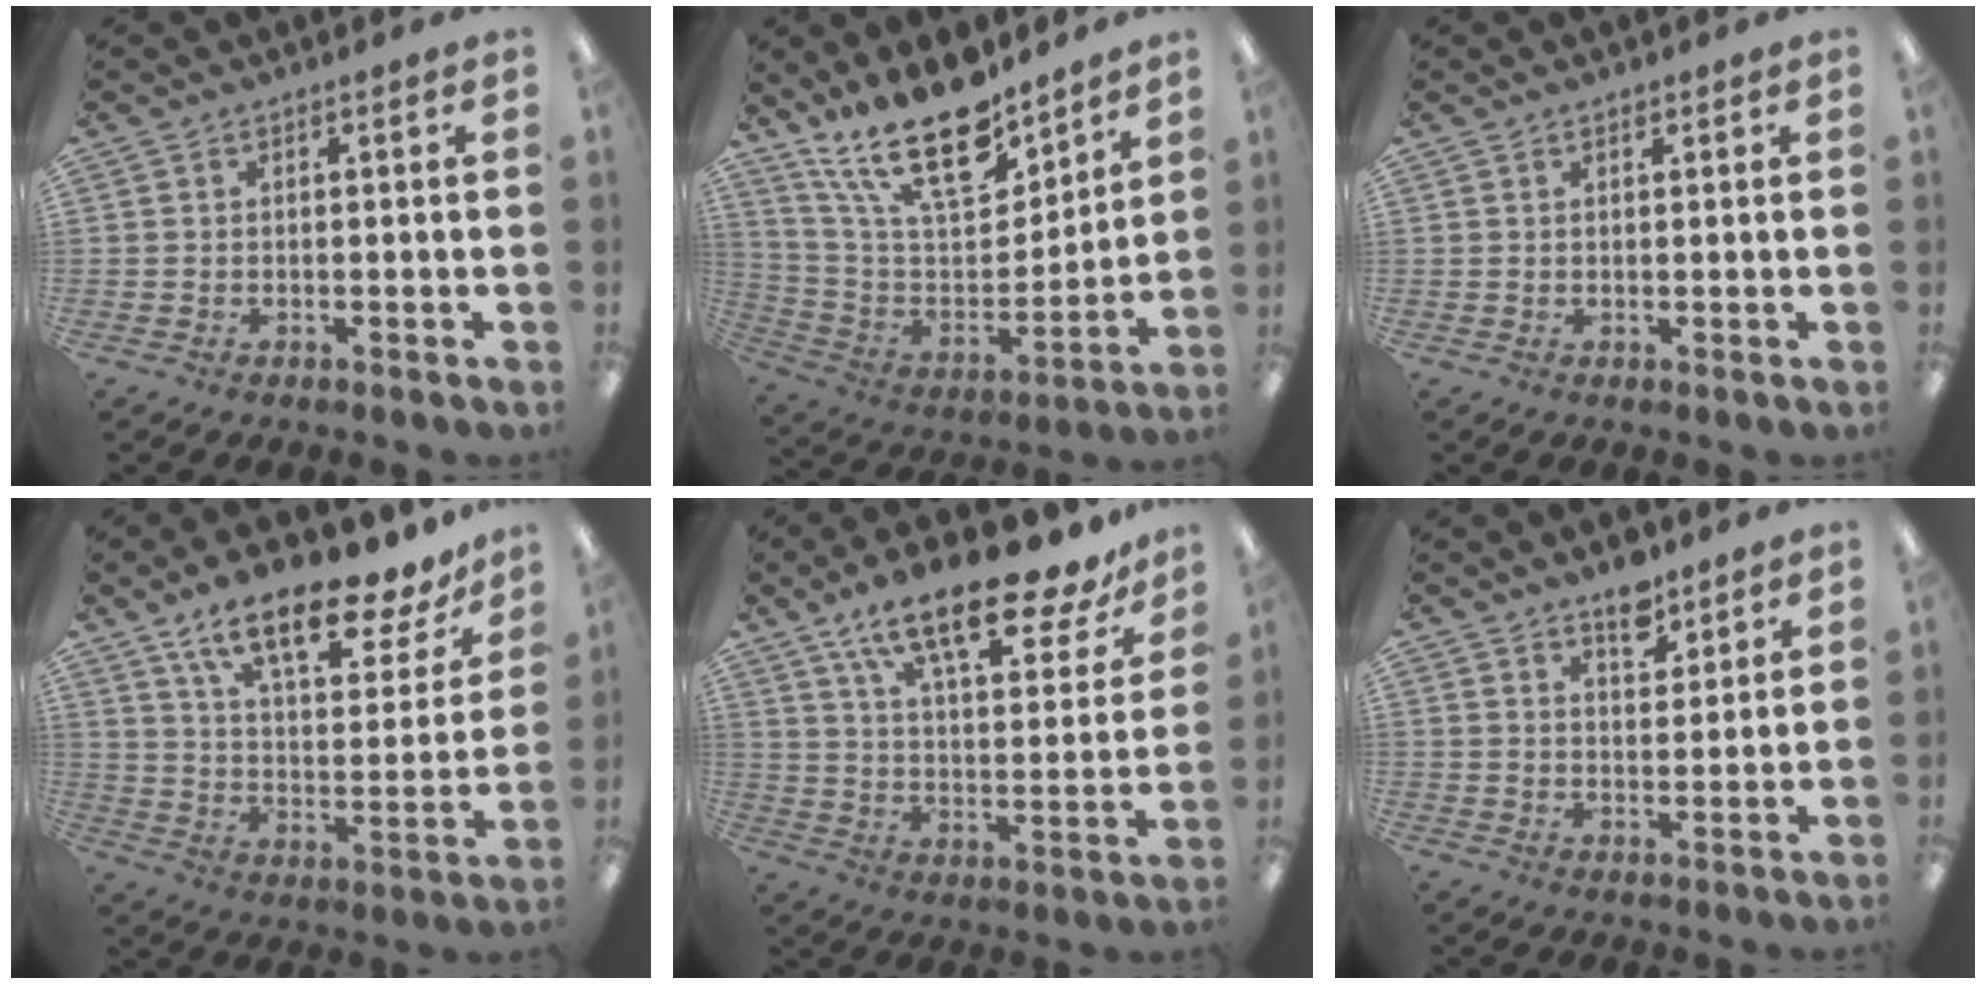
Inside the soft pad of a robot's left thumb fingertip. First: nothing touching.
{"total": 21.3, "force": [15.7, 8.3, 11.8], "torque": [-0.235, -0.096, 0.280]}
{"total": 0.8, "force": [0.7, 0.4, 0.3], "torque": [-0.005, 0.001, 0.013]}
{"total": 19.3, "force": [13.9, 6.3, 11.8], "torque": [-0.188, -0.090, 0.234]}
{"total": 21.0, "force": [15.2, 6.5, 13.0], "torque": [-0.210, -0.089, 0.255]}
{"total": 10.3, "force": [8.0, 4.4, 4.7], "torque": [-0.058, -0.048, 0.138]}